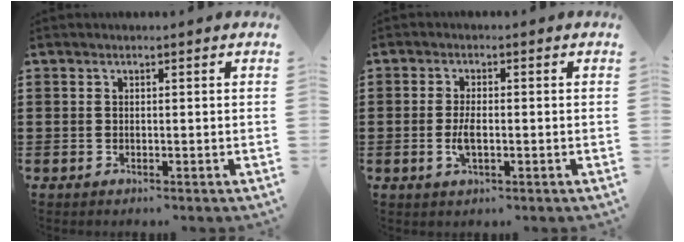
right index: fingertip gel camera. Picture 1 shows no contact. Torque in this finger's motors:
{"motor_torque": [2.14, 0.00, 0.11, 0.03]}